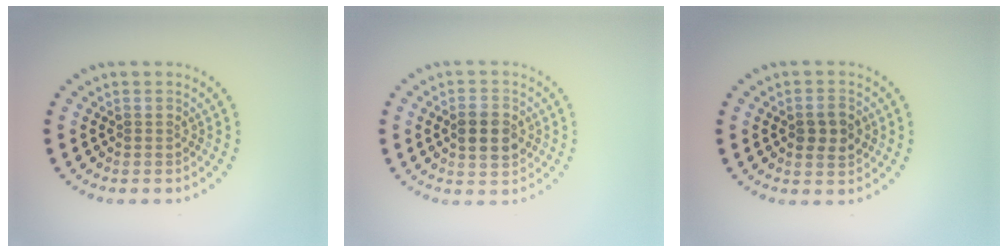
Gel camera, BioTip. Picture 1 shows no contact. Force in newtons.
{"total": 3.9, "press": 3.9, "slide": 0.2}
{"total": 2.6, "press": 2.6, "slide": 0.0}